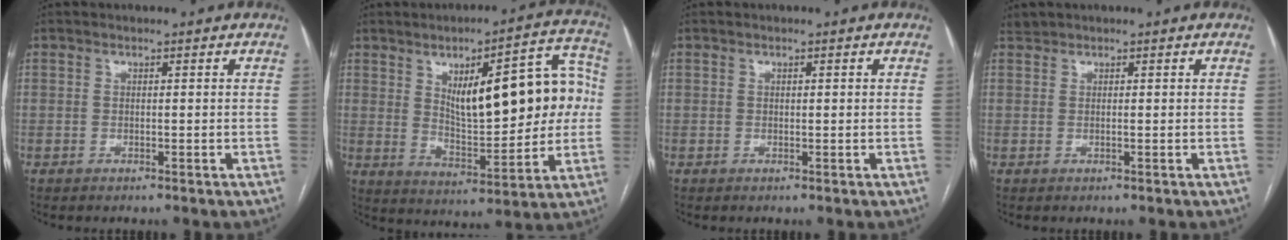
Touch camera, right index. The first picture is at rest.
{"total": 18.2, "force": [3.3, 6.3, 16.8], "torque": [-0.226, 0.033, 0.059]}
{"total": 0.0}
{"total": 0.6, "force": [0.6, 0.1, 0.2], "torque": [-0.009, 0.011, 0.015]}